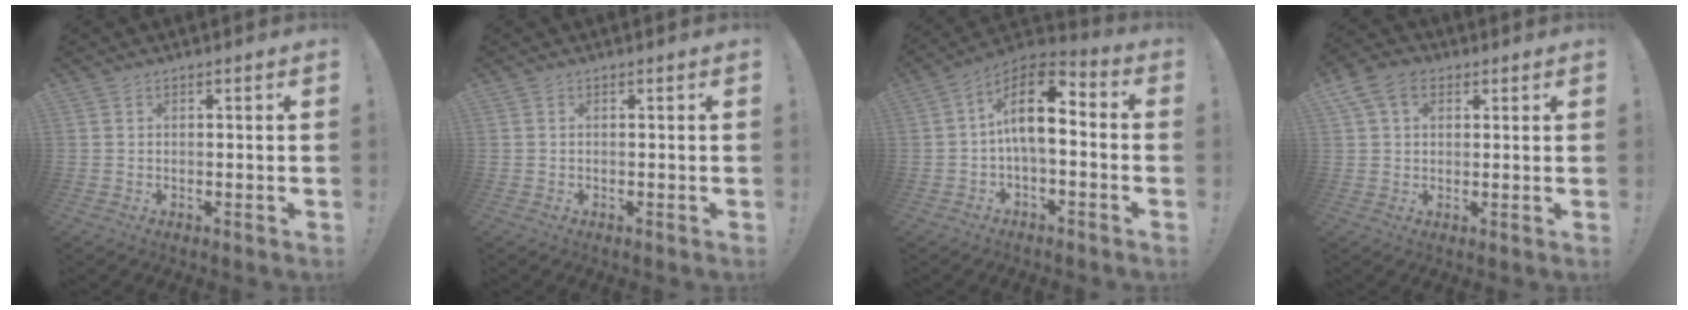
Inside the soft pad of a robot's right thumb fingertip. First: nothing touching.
{"total": 0.0}
{"total": 12.6, "force": [0.9, 6.0, 11.1], "torque": [-0.188, 0.009, 0.017]}
{"total": 8.3, "force": [3.4, 5.9, 4.6], "torque": [-0.083, 0.006, 0.071]}